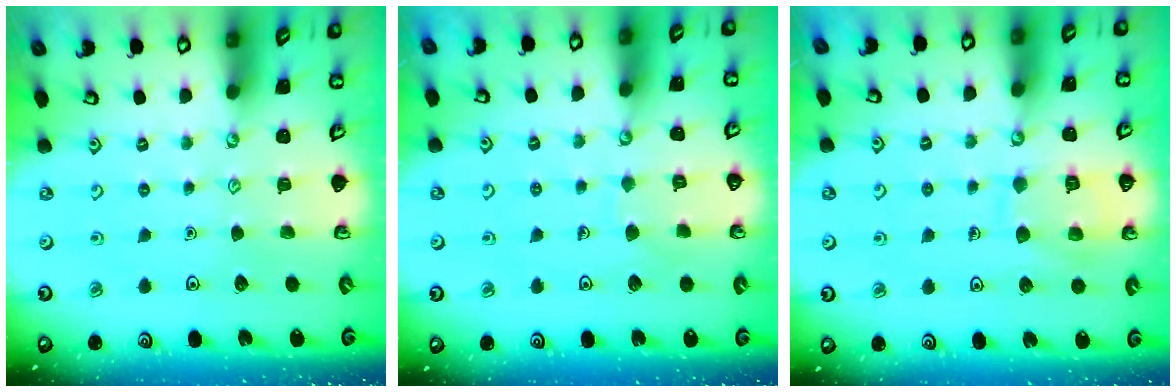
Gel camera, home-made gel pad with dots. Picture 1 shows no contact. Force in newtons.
{"total": 5.1, "press": 5.1, "slide": 0.5}
{"total": 9.9, "press": 9.9, "slide": 0.9}